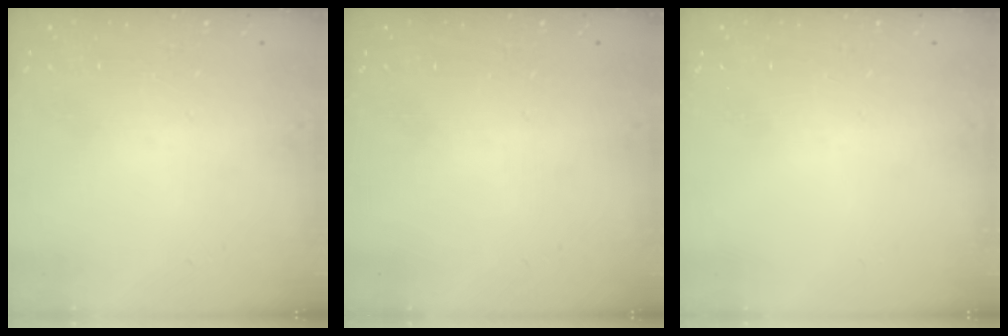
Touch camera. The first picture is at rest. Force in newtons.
{"total": 0.0}
{"total": 0.0}